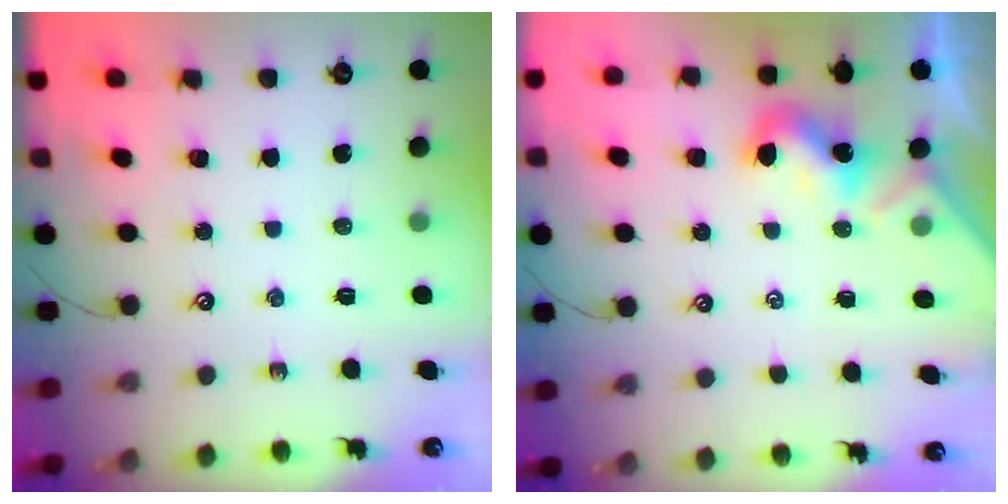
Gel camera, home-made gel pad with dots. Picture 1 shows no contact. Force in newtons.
{"total": 2.0, "press": 2.0, "slide": 0.5}